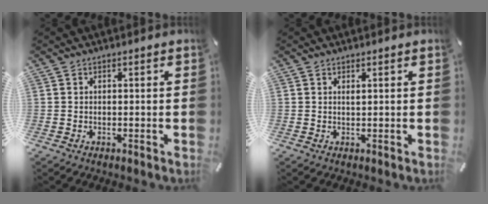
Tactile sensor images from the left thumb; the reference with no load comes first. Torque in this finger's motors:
{"motor_torque": [0.04, 0.02, -0.07, 0.02, 0.02]}